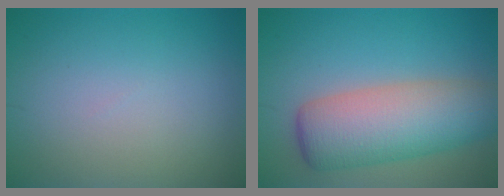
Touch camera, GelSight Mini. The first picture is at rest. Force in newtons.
{"total": 8.2, "press": 8.2, "slide": 0.3}